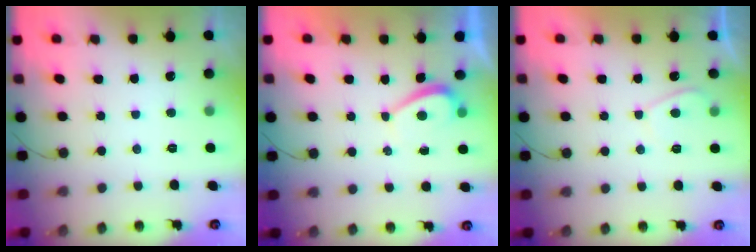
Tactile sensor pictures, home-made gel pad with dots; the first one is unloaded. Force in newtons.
{"total": 1.3, "press": 1.1, "slide": 0.5}
{"total": 1.8, "press": 1.7, "slide": 0.6}